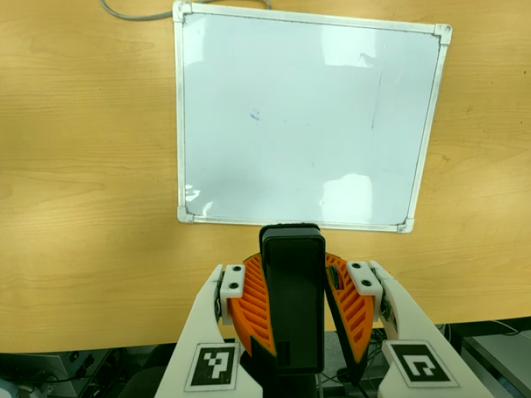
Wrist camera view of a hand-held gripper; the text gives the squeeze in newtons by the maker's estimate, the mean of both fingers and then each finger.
{"total": 11.2, "left": 10.2, "right": 12.2}